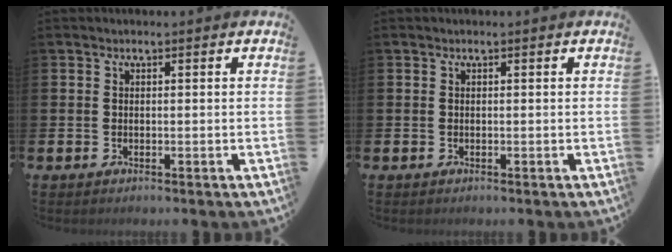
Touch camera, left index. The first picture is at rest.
{"total": 0.0}